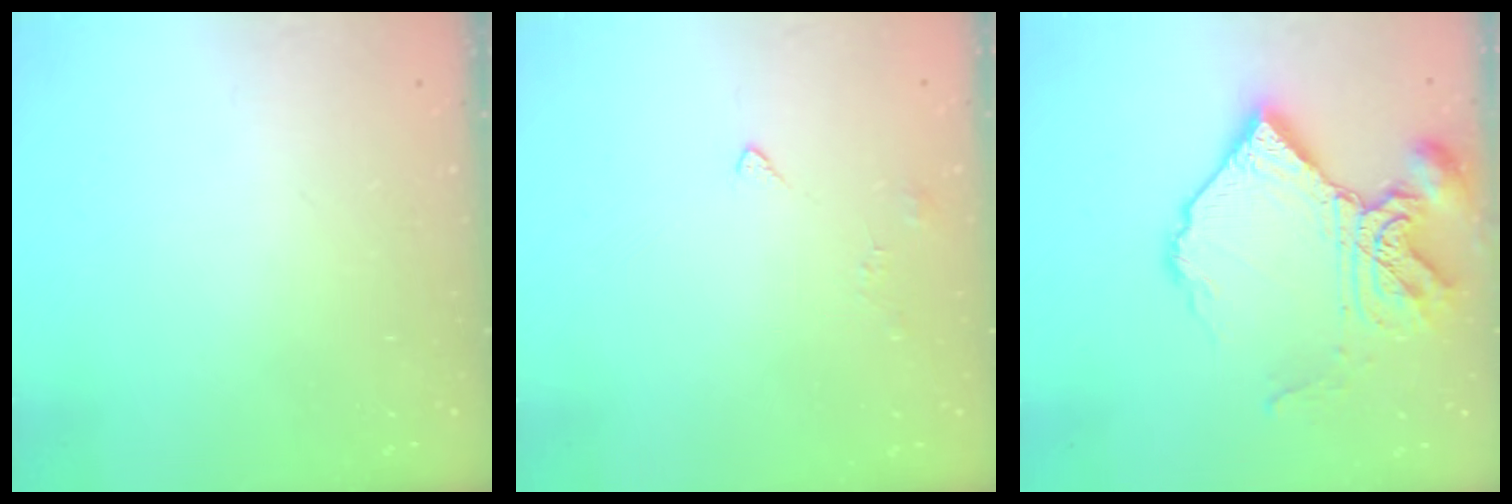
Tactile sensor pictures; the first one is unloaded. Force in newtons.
{"total": 2.6, "press": 2.6, "slide": 0.5}
{"total": 15.1, "press": 15.1, "slide": 1.4}